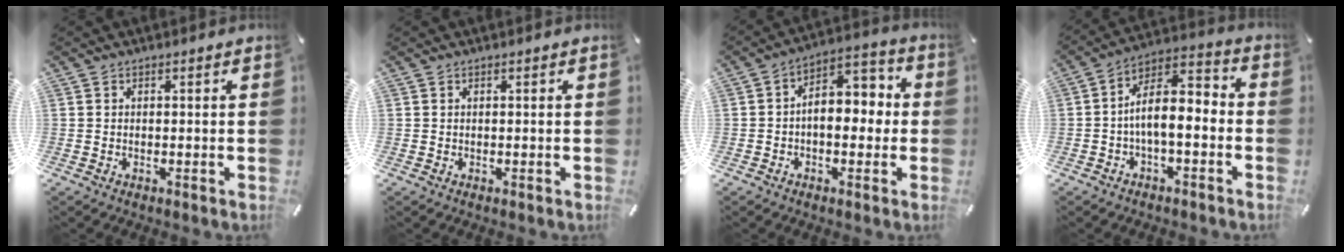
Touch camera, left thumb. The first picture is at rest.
{"total": 0.0}
{"total": 7.7, "force": [-0.7, 5.2, 5.7], "torque": [-0.073, -0.001, -0.018]}
{"total": 8.9, "force": [-2.5, 4.3, 7.4], "torque": [-0.137, 0.003, -0.046]}